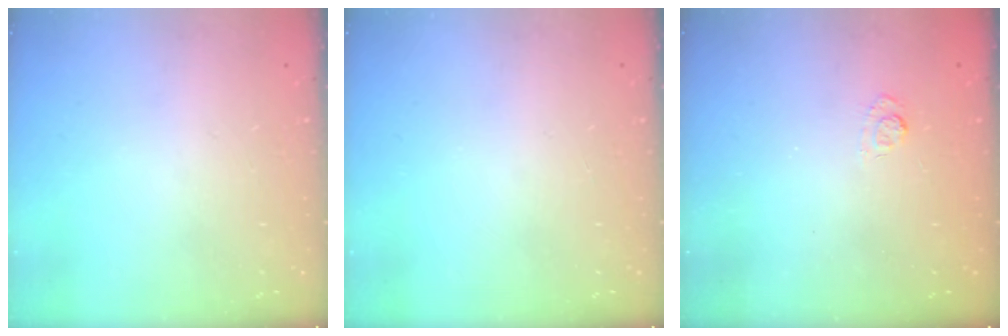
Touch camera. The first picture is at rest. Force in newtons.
{"total": 0.0}
{"total": 2.7, "press": 2.3, "slide": 1.5}